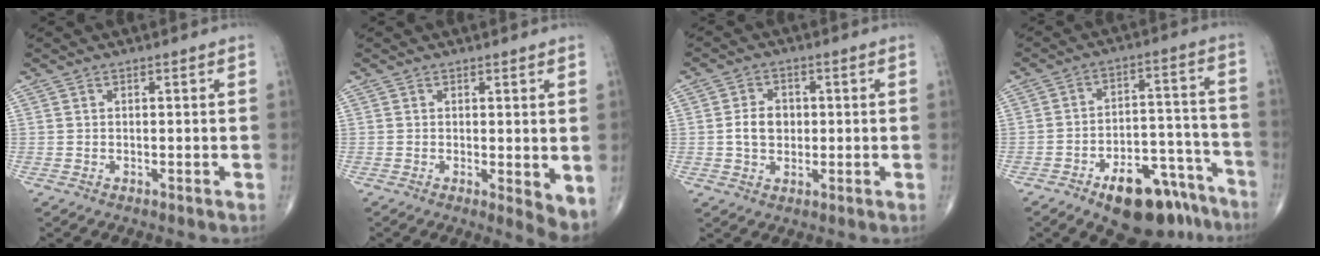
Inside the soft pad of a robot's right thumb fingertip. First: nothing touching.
{"total": 4.4, "force": [0.1, 1.5, 4.2], "torque": [-0.056, -0.014, 0.002]}
{"total": 5.3, "force": [0.0, 4.1, 3.4], "torque": [-0.047, 0.006, -0.002]}
{"total": 16.2, "force": [-10.9, 7.6, 9.4], "torque": [-0.095, 0.090, -0.158]}